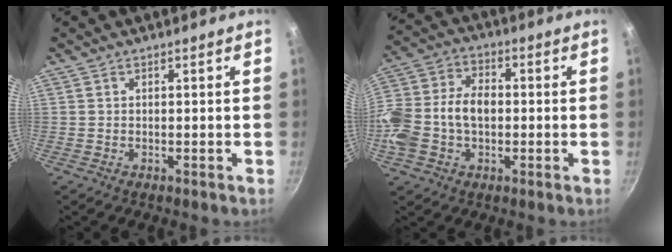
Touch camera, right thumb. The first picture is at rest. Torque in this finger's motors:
{"motor_torque": [0.31, 0.31, 0.13, -0.07, 0.35]}